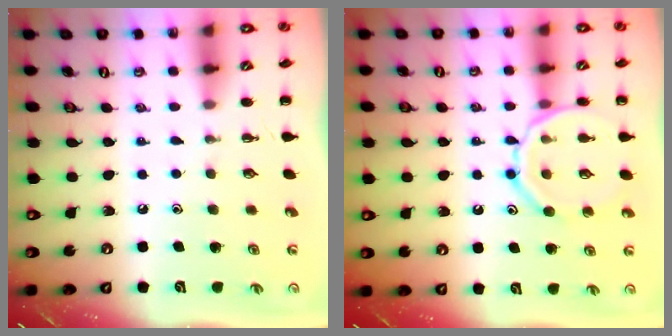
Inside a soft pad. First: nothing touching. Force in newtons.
{"total": 14.0, "press": 14.0, "slide": 1.6}